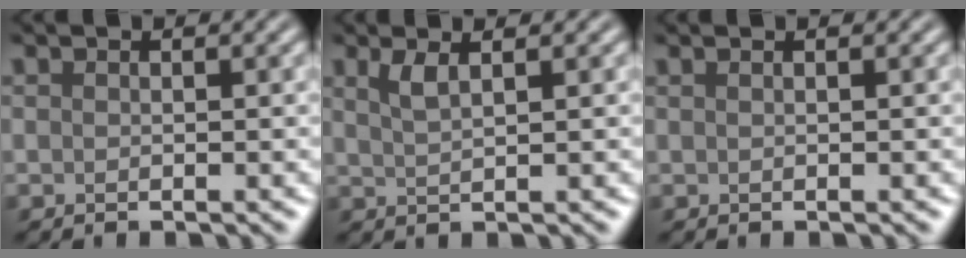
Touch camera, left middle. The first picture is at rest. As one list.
[{"total": 0.6, "force": [0.2, -0.4, 0.4], "torque": [-0.019, -0.005, 0.031]}, {"total": 1.6, "force": [0.9, 0.9, 1.0], "torque": [-0.007, 0.017, 0.005]}]